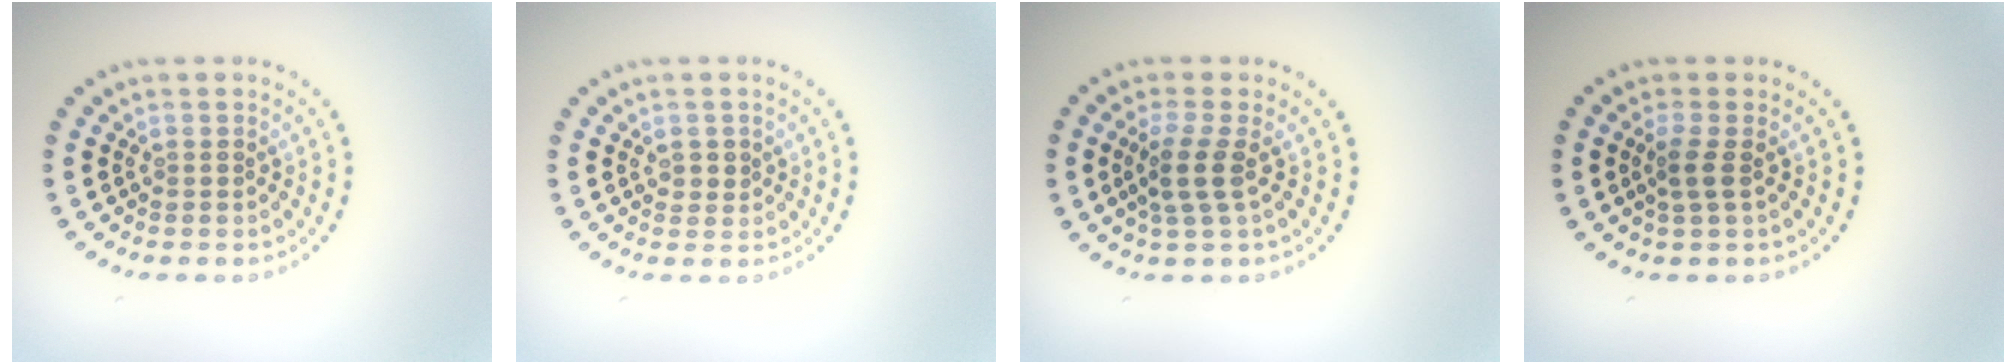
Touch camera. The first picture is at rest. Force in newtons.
{"total": 1.1, "press": 1.1, "slide": 0.3}
{"total": 2.6, "press": 2.0, "slide": 1.6}
{"total": 1.5, "press": 1.3, "slide": 0.9}